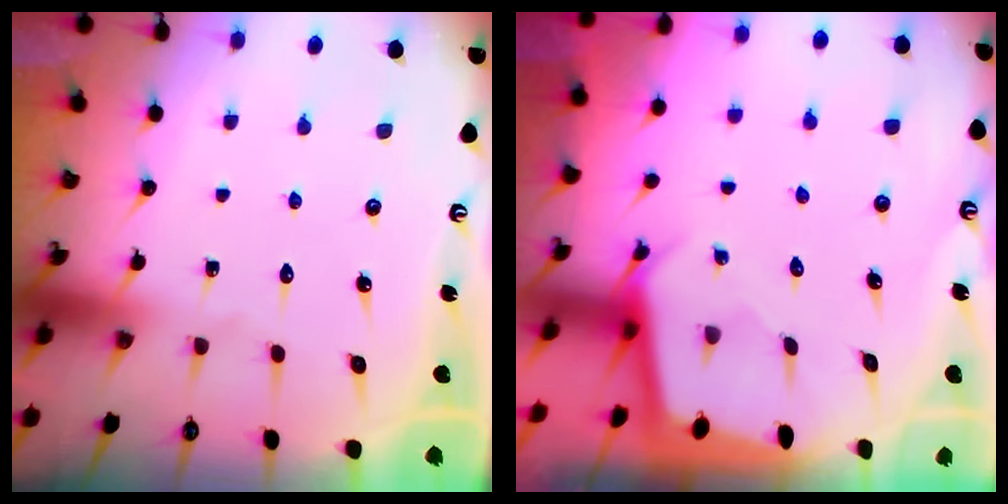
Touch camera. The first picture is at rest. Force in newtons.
{"total": 2.4, "press": 2.4, "slide": 0.1}